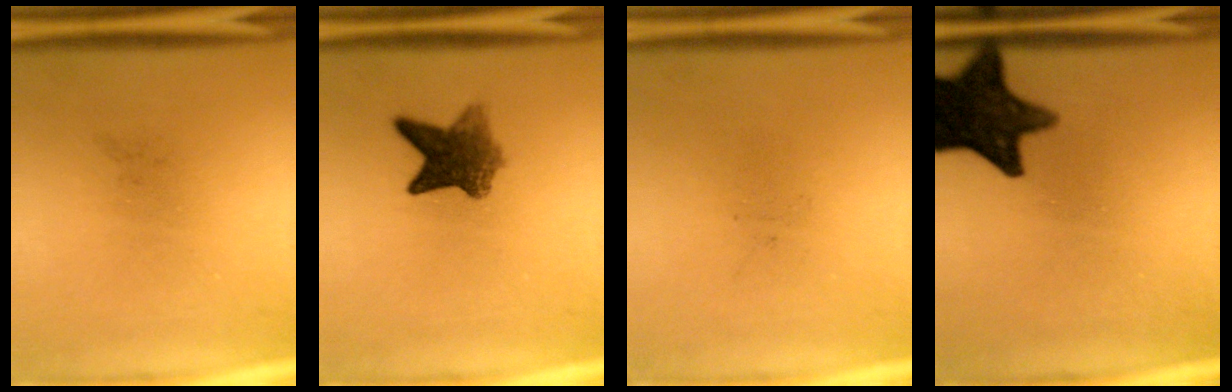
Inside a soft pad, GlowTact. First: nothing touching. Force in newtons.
{"total": 6.3}
{"total": 0.0}
{"total": 15.1}